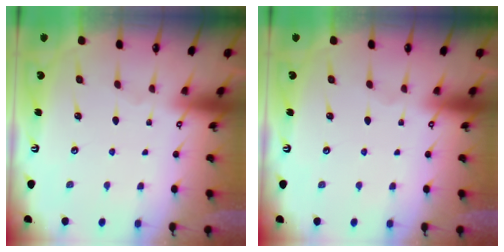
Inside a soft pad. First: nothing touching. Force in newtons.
{"total": 0.0}